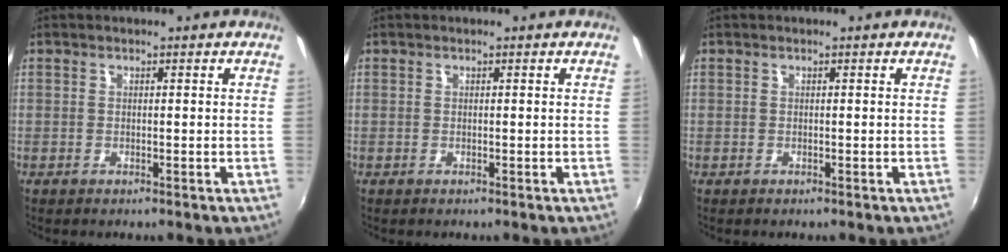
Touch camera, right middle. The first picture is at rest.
{"total": 0.0}
{"total": 0.0}